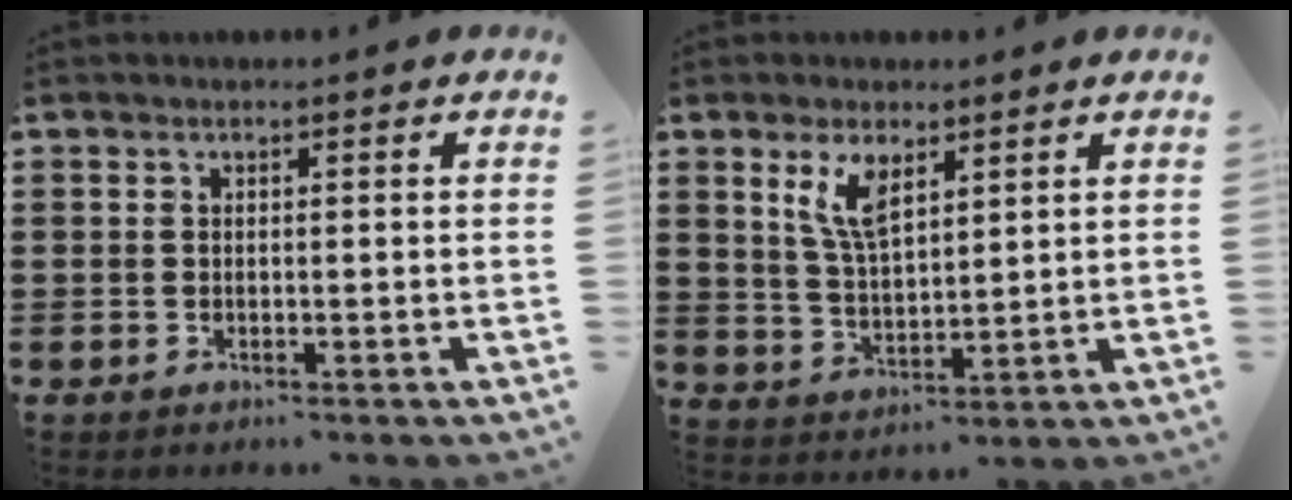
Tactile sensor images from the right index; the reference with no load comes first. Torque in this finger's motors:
{"motor_torque": [0.81, 0.20, 0.47, 0.08]}